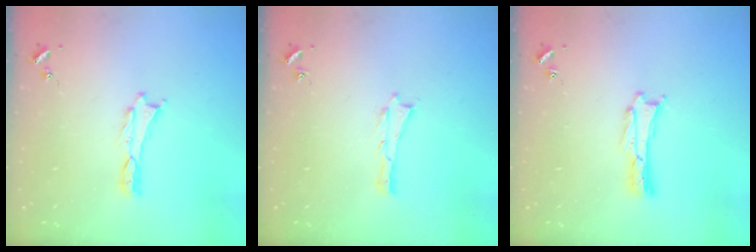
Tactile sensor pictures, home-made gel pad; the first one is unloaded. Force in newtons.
{"total": 0.0}
{"total": 0.0}